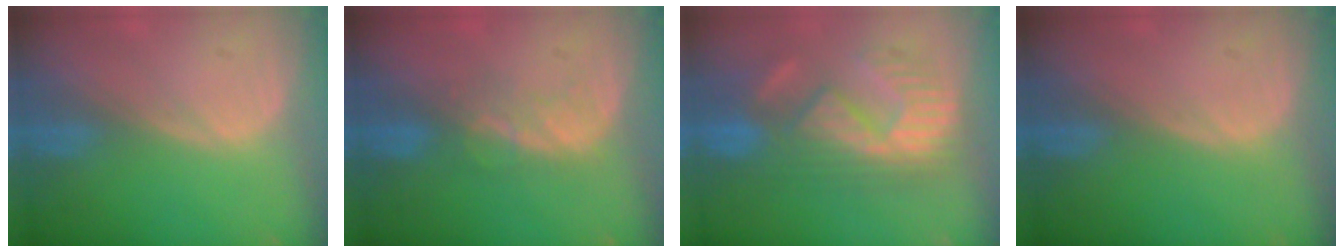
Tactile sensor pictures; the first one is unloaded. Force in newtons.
{"total": 3.7, "press": 3.7, "slide": 0.5}
{"total": 9.9, "press": 9.8, "slide": 0.9}
{"total": 0.0}